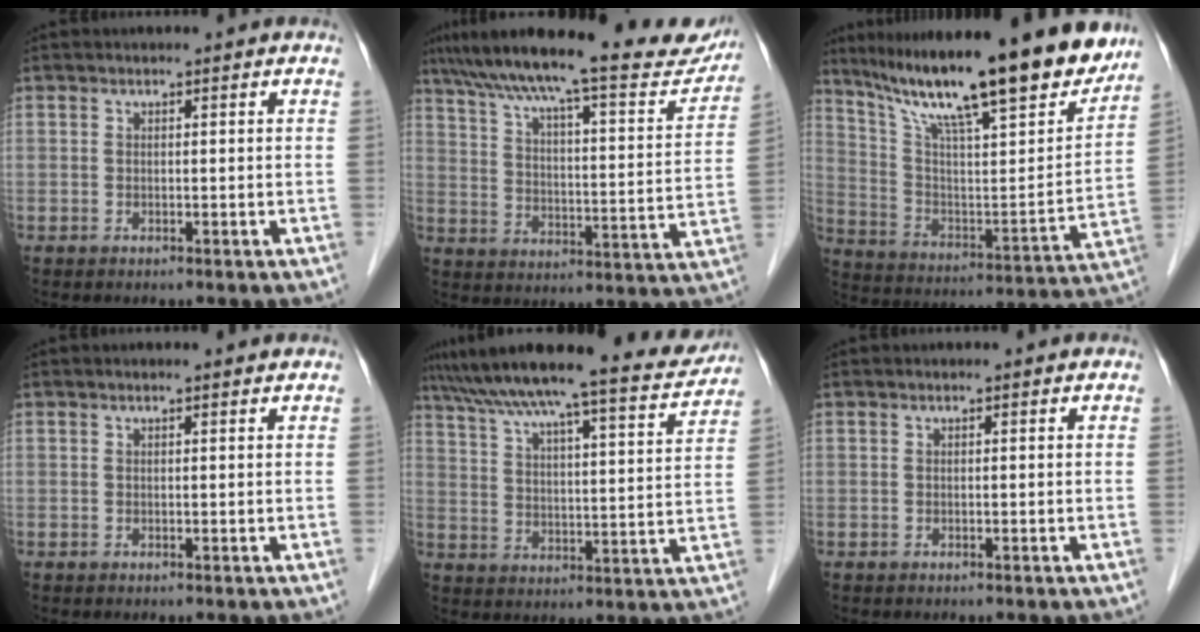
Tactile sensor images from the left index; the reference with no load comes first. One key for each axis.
{"total": 25.7, "fx": 21.9, "fy": 3.9, "fz": 12.7, "tx": -0.203, "ty": -0.017, "tz": 0.294}
{"total": 24.3, "fx": 19.7, "fy": 2.8, "fz": 13.9, "tx": -0.235, "ty": -0.027, "tz": 0.301}
{"total": 0.8, "fx": 0.7, "fy": 0.0, "fz": 0.4, "tx": -0.012, "ty": 0.005, "tz": 0.008}
{"total": 18.0, "fx": 16.2, "fy": 0.6, "fz": 7.7, "tx": -0.122, "ty": -0.020, "tz": 0.226}
{"total": 0.0}